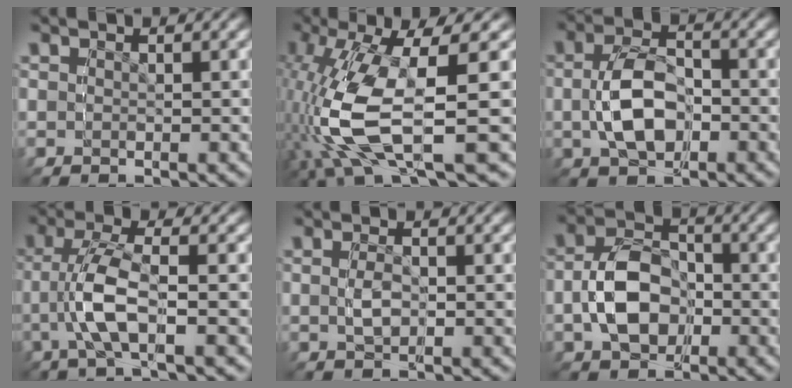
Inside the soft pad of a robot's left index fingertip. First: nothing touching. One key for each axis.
{"total": 9.1, "fx": 0.0, "fy": 4.6, "fz": 7.8, "tx": -0.190, "ty": 0.001, "tz": 0.018}
{"total": 2.9, "fx": -1.5, "fy": 2.3, "fz": 0.8, "tx": -0.038, "ty": -0.006, "tz": -0.024}
{"total": 3.4, "fx": -1.1, "fy": -0.2, "fz": 3.2, "tx": -0.065, "ty": 0.027, "tz": -0.020}
{"total": 1.3, "fx": -0.4, "fy": -0.2, "fz": 1.2, "tx": -0.025, "ty": 0.000, "tz": -0.005}
{"total": 4.1, "fx": -1.9, "fy": 3.6, "fz": 0.5, "tx": -0.032, "ty": -0.023, "tz": -0.021}